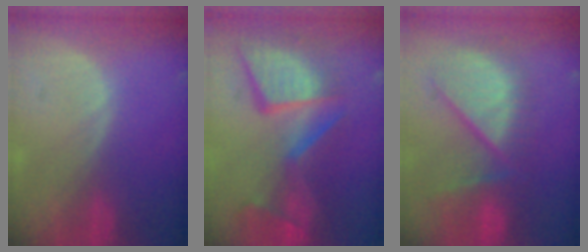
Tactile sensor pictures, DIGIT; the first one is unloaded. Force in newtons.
{"total": 13.9, "press": 11.3, "slide": 8.1}
{"total": 11.4, "press": 10.2, "slide": 5.1}